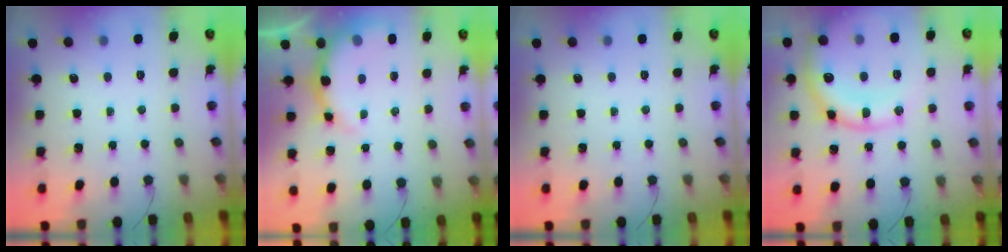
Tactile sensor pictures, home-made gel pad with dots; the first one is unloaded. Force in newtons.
{"total": 6.9, "press": 6.8, "slide": 1.3}
{"total": 0.0}
{"total": 16.5, "press": 16.3, "slide": 2.4}